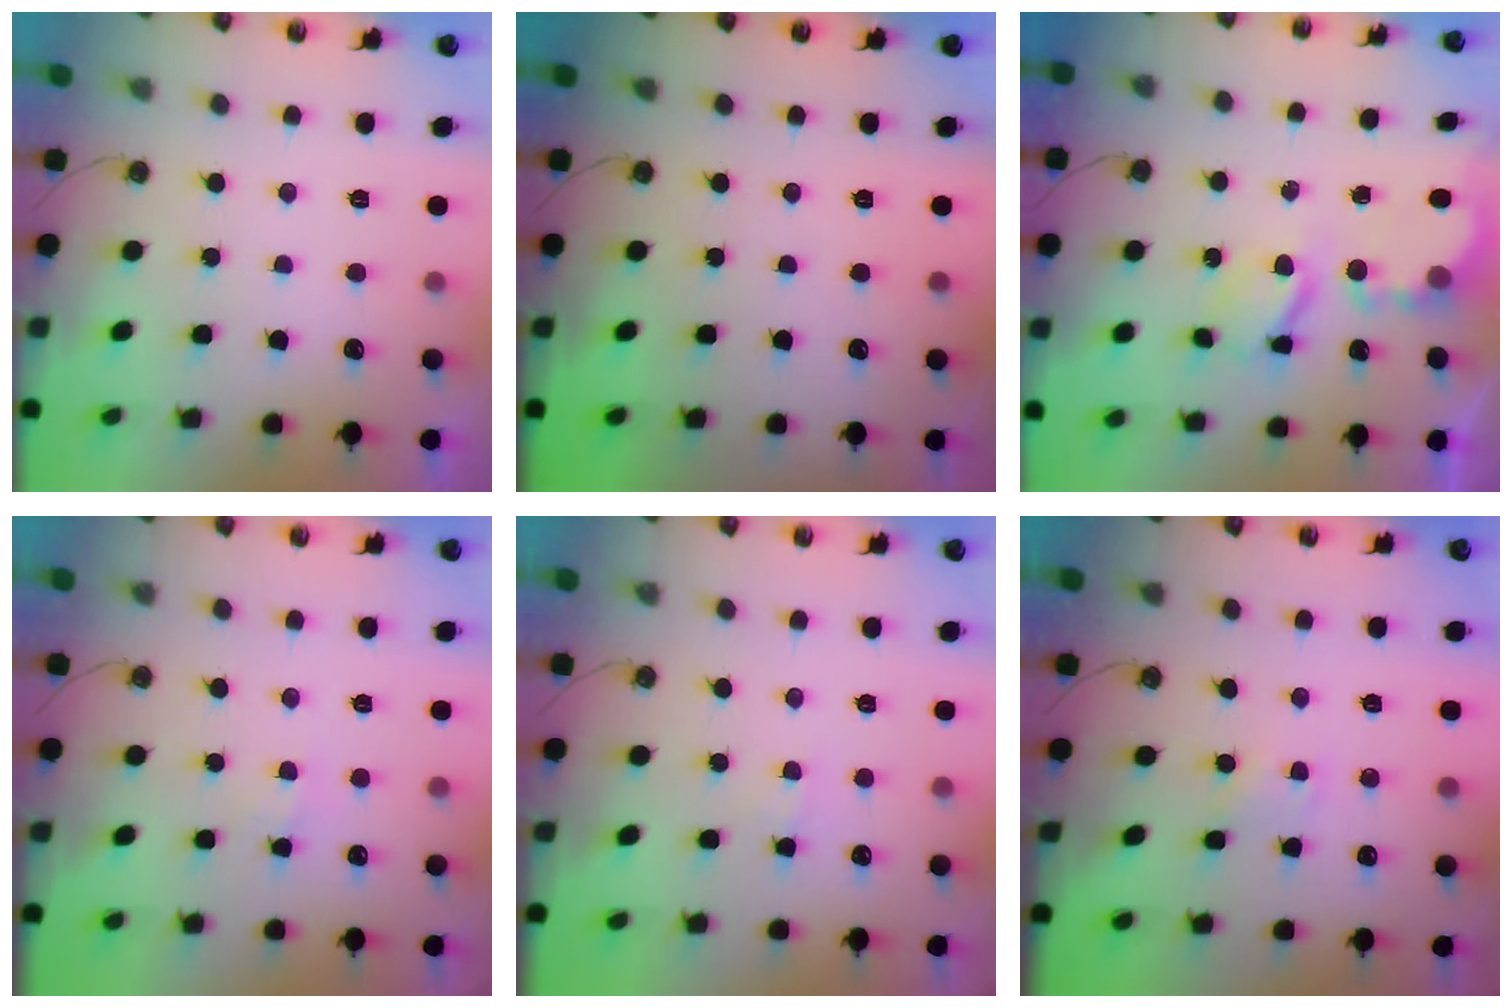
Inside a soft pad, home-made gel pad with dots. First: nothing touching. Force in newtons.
{"total": 0.0}
{"total": 6.0, "press": 6.0, "slide": 0.4}
{"total": 1.6, "press": 1.5, "slide": 0.3}
{"total": 2.1, "press": 2.1, "slide": 0.4}
{"total": 1.3, "press": 1.3, "slide": 0.2}